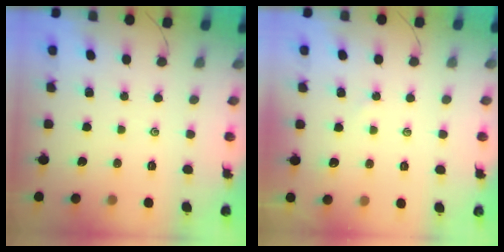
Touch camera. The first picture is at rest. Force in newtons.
{"total": 1.8, "press": 1.8, "slide": 0.3}